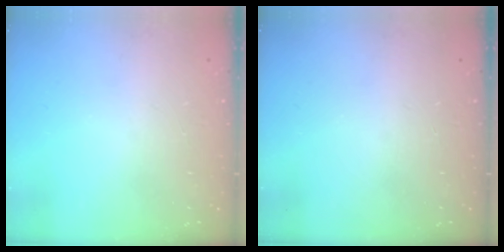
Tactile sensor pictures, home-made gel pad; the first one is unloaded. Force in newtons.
{"total": 0.0}